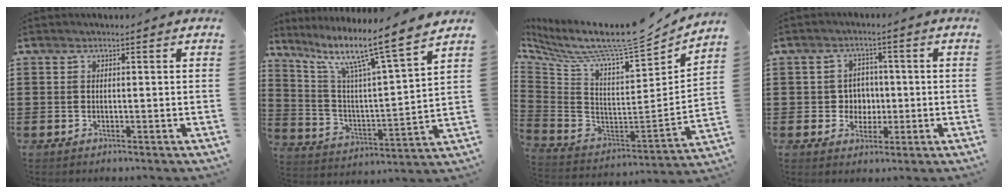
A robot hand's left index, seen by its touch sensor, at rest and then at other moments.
{"total": 10.6, "force": [7.6, -0.1, 7.4], "torque": [-0.156, -0.057, 0.112]}
{"total": 9.8, "force": [8.1, 0.8, 5.5], "torque": [-0.129, -0.070, 0.130]}
{"total": 4.0, "force": [-0.4, 3.7, 1.3], "torque": [-0.034, 0.006, -0.012]}